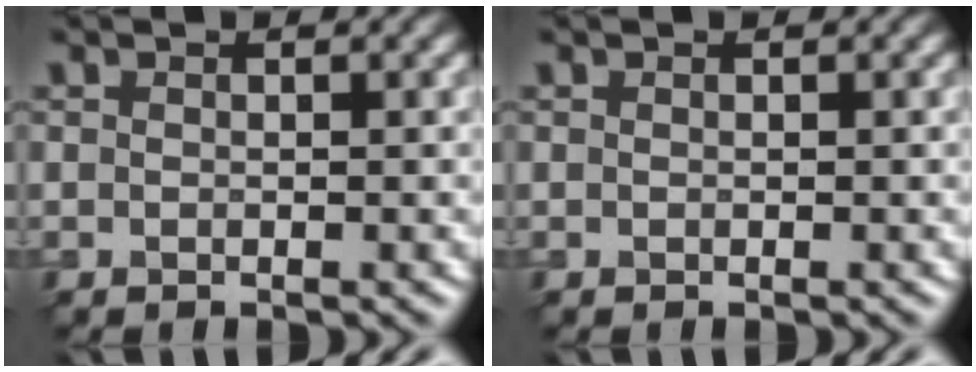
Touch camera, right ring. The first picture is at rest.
{"total": 0.0}